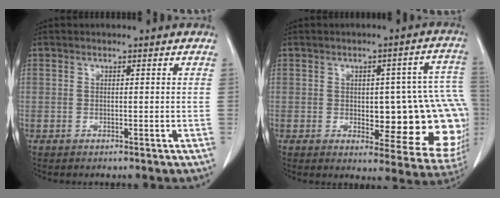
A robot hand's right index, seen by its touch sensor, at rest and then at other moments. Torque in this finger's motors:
{"motor_torque": [0.47, 0.13, 0.64, 0.04]}